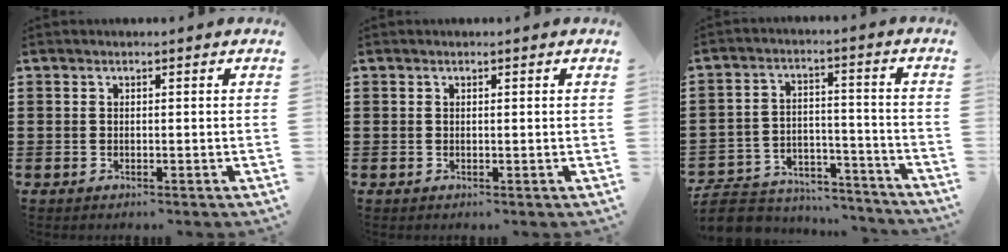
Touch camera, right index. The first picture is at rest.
{"total": 0.0}
{"total": 6.8, "force": [-6.4, 1.7, 1.1], "torque": [-0.034, 0.013, -0.130]}